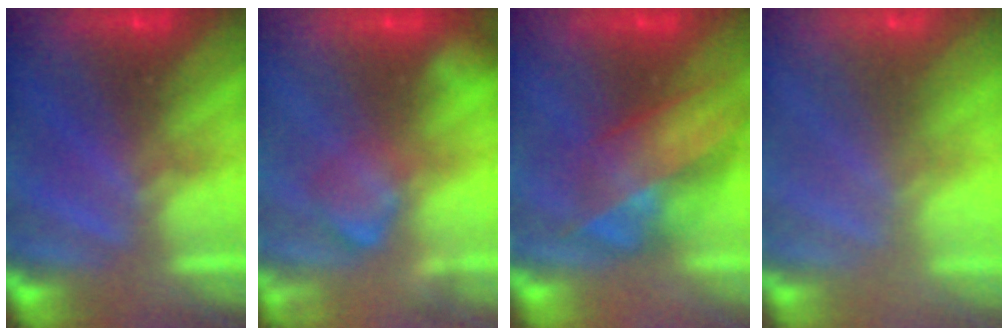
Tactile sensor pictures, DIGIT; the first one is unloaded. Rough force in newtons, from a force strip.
{"total": 2.4}
{"total": 3.9}
{"total": 8.0}